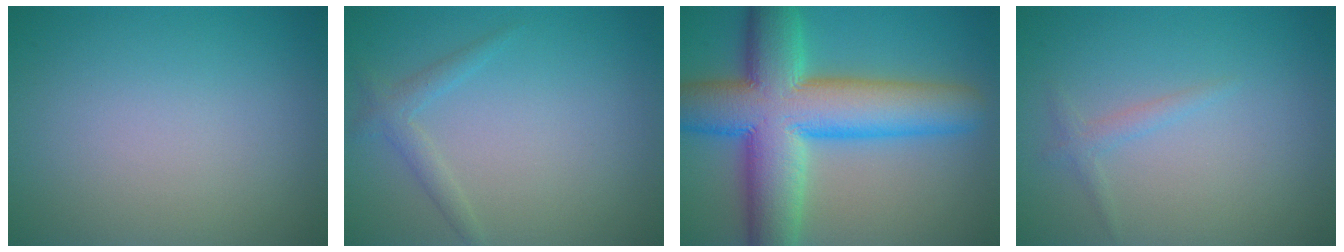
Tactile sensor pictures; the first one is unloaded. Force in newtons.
{"total": 1.5, "press": 1.5, "slide": 0.1}
{"total": 13.2, "press": 13.2, "slide": 0.5}
{"total": 1.1, "press": 1.1, "slide": 0.1}